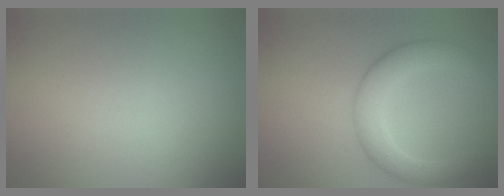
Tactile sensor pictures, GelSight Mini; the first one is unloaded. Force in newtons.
{"total": 4.2, "press": 4.2, "slide": 0.3}